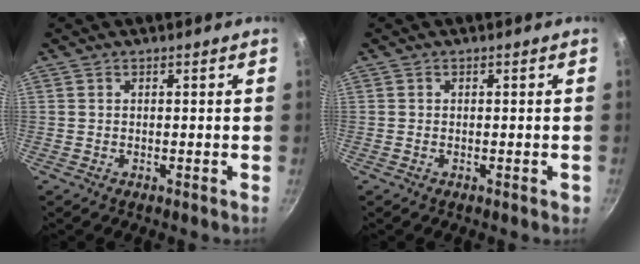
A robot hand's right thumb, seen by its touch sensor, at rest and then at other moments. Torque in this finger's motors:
{"motor_torque": [0.32, 0.46, -0.21, -0.05, 0.04]}